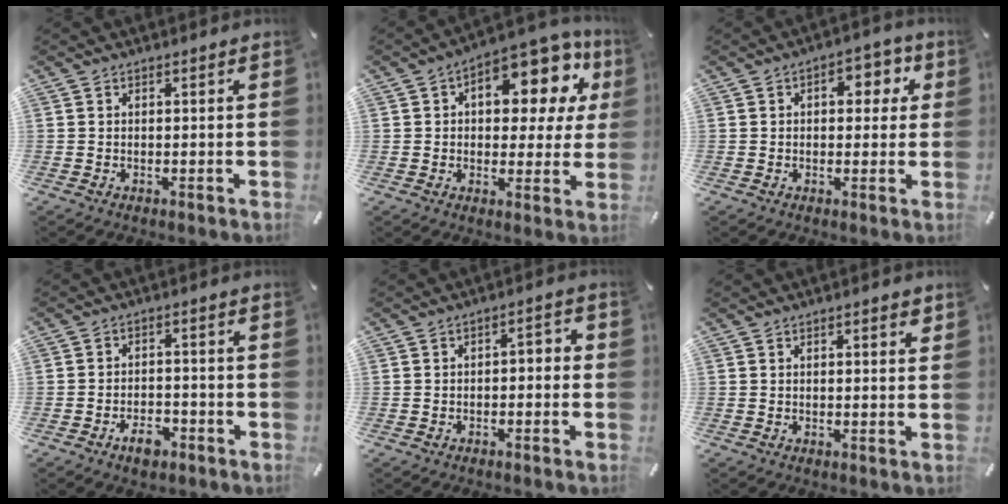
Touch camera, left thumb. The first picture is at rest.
{"total": 14.9, "force": [7.0, 7.4, 10.9], "torque": [-0.142, -0.052, 0.115]}
{"total": 6.5, "force": [1.4, 4.3, 4.7], "torque": [-0.050, -0.001, 0.011]}
{"total": 5.1, "force": [-3.3, 2.7, 2.8], "torque": [-0.055, 0.014, -0.061]}
{"total": 3.1, "force": [-2.2, 1.4, 1.7], "torque": [-0.029, 0.018, -0.044]}
{"total": 1.8, "force": [0.8, 0.6, 1.5], "torque": [-0.023, 0.001, 0.009]}